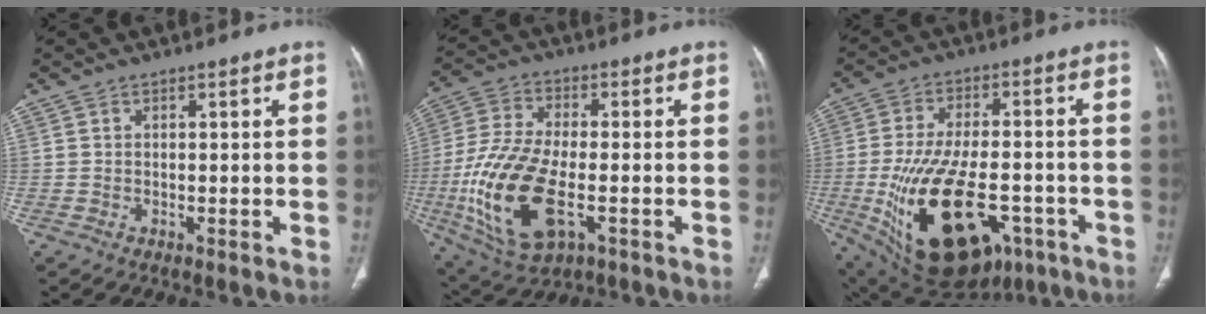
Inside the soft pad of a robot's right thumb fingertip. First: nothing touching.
{"total": 18.5, "force": [-4.8, 8.6, 15.7], "torque": [-0.341, 0.003, -0.077]}
{"total": 25.8, "force": [-8.6, 13.8, 20.0], "torque": [-0.380, -0.002, -0.113]}